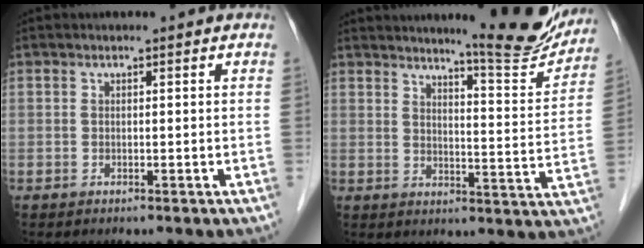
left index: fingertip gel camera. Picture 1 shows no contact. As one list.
[{"total": 12.9, "force": [11.9, 0.3, 5.0], "torque": [-0.061, -0.039, 0.145]}]